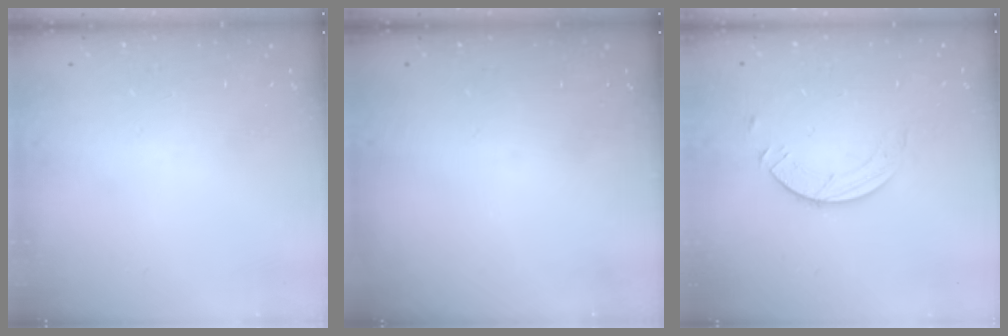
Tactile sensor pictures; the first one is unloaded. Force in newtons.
{"total": 0.0}
{"total": 6.0, "press": 6.0, "slide": 0.6}